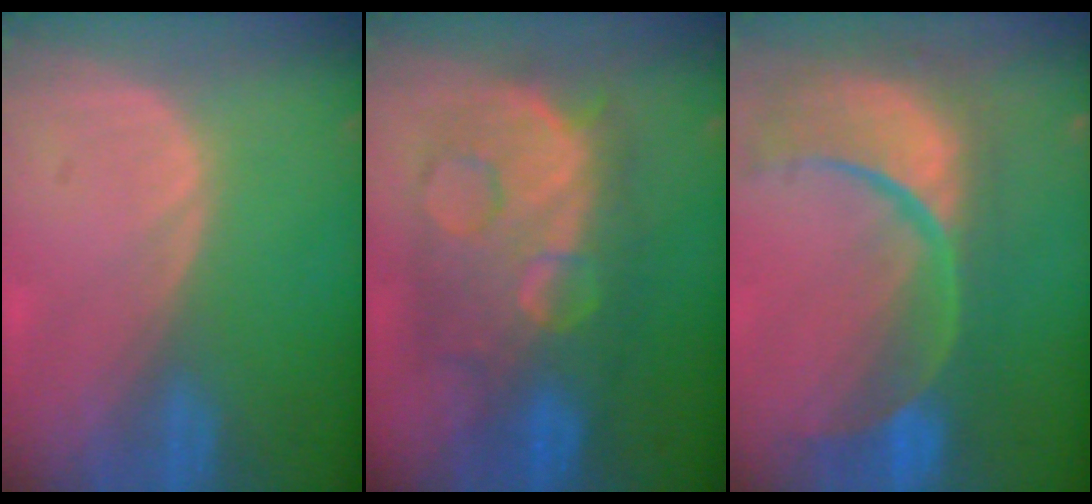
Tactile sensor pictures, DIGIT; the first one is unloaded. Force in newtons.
{"total": 11.7, "press": 11.6, "slide": 1.1}
{"total": 13.7, "press": 10.8, "slide": 8.3}